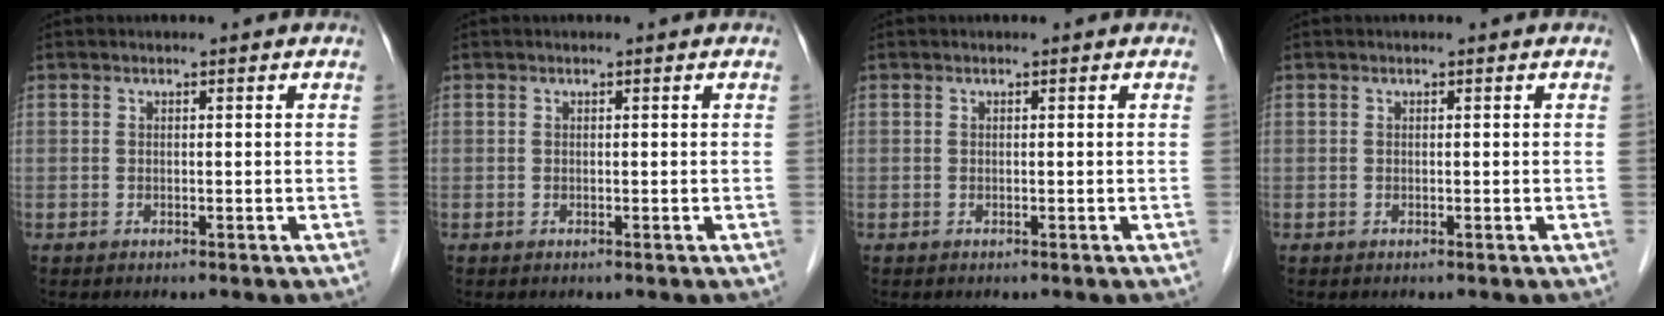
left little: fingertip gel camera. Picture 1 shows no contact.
{"total": 0.0}
{"total": 0.0}
{"total": 0.0}